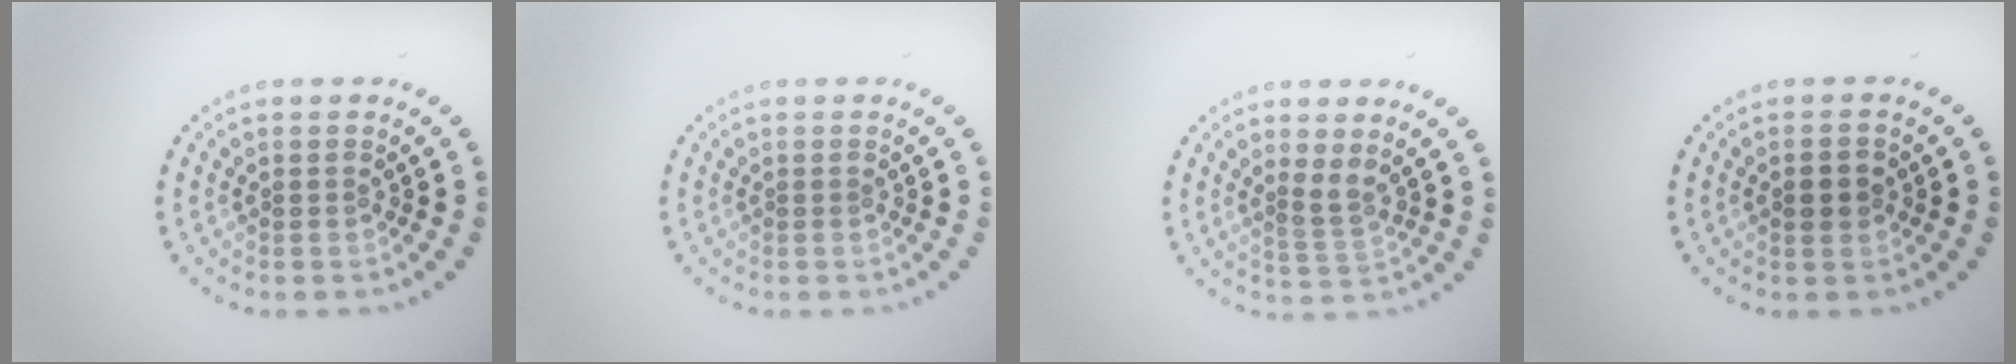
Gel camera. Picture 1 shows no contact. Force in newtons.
{"total": 0.0}
{"total": 1.9, "press": 1.3, "slide": 1.4}
{"total": 2.3, "press": 2.3, "slide": 0.1}